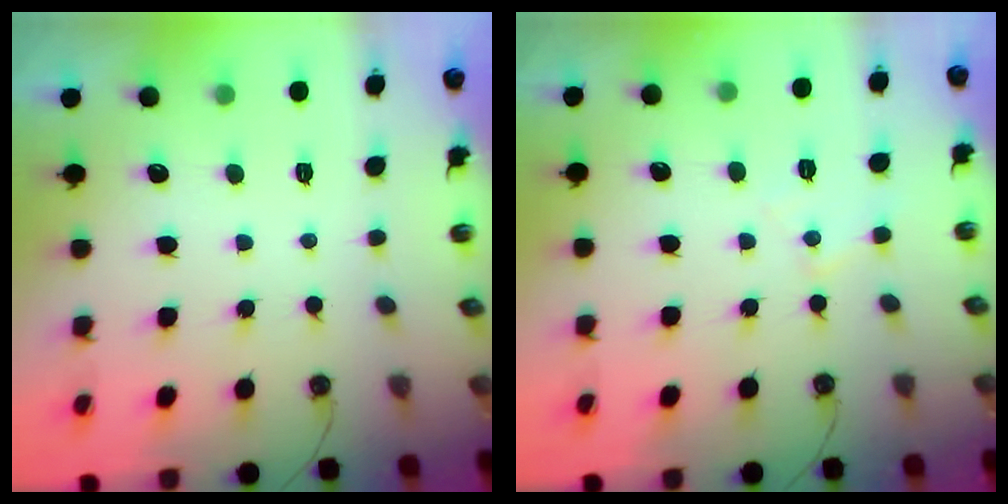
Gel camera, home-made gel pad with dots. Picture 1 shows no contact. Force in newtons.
{"total": 6.0, "press": 6.0, "slide": 0.5}